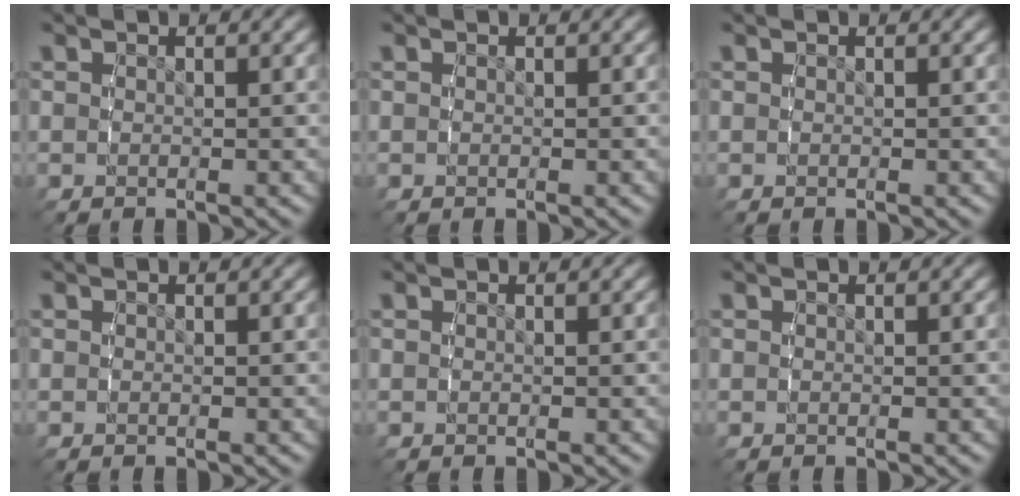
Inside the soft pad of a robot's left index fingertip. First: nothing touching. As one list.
[{"total": 0.0}, {"total": 0.0}, {"total": 0.0}, {"total": 0.0}, {"total": 0.0}]